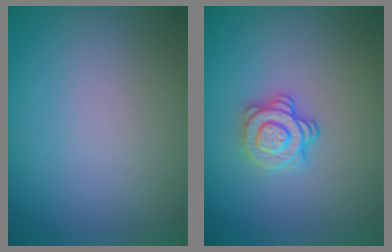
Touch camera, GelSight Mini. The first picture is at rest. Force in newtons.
{"total": 3.0, "press": 2.6, "slide": 1.4}